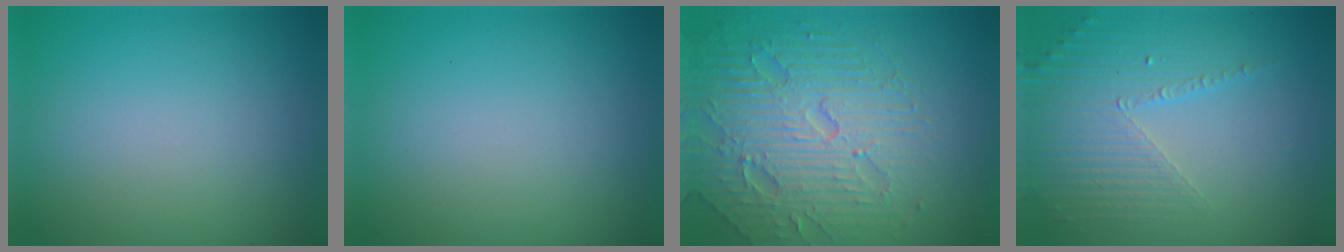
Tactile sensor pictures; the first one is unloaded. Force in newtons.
{"total": 0.0}
{"total": 5.6, "press": 5.4, "slide": 1.4}
{"total": 4.8, "press": 3.2, "slide": 3.6}